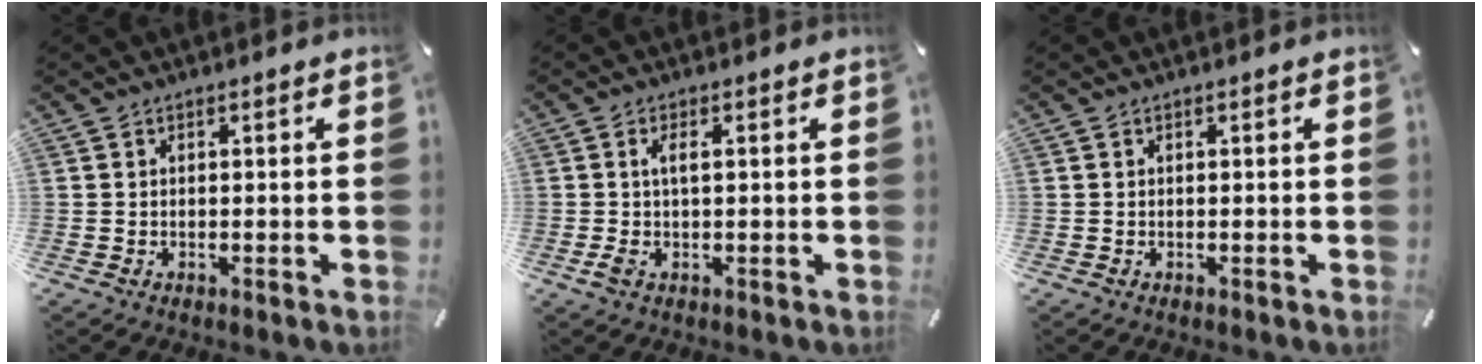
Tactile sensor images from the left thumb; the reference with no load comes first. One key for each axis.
{"total": 3.2, "fx": 0.2, "fy": 1.1, "fz": 3.0, "tx": -0.064, "ty": 0.000, "tz": 0.000}
{"total": 0.0}